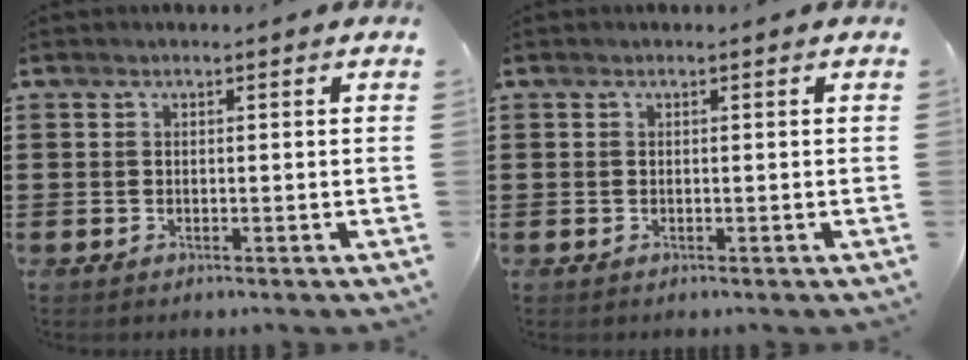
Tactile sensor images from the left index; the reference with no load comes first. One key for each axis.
{"total": 0.0}